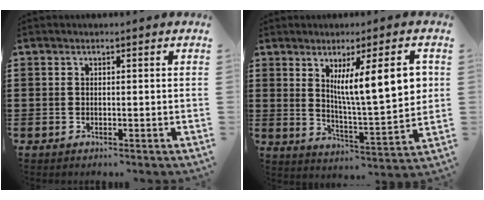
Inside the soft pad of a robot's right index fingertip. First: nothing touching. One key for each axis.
{"total": 11.3, "fx": 3.9, "fy": 1.9, "fz": 10.4, "tx": -0.176, "ty": -0.007, "tz": 0.058}